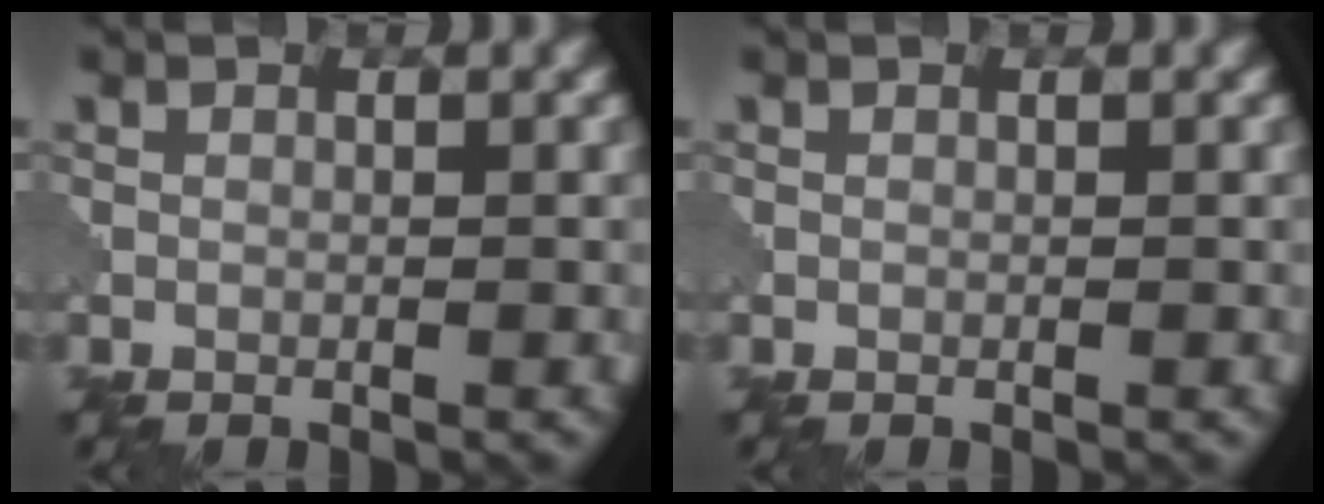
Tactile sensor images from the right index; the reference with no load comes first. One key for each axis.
{"total": 0.0}